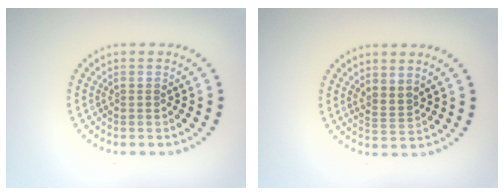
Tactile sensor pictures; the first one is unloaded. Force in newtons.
{"total": 1.7, "press": 1.3, "slide": 1.1}